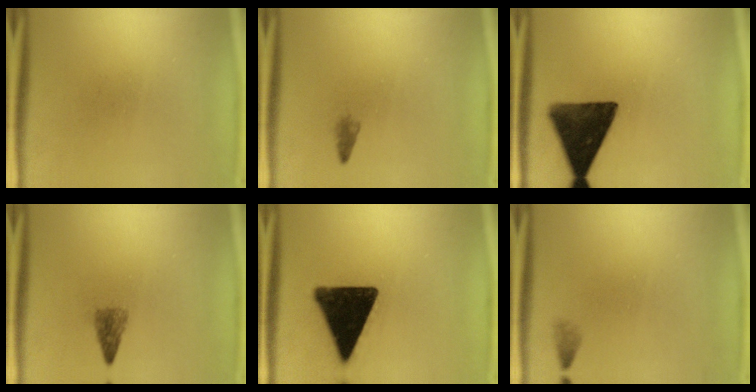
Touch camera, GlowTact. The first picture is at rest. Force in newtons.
{"total": 0.9}
{"total": 13.0}
{"total": 2.2}
{"total": 16.8}
{"total": 0.8}